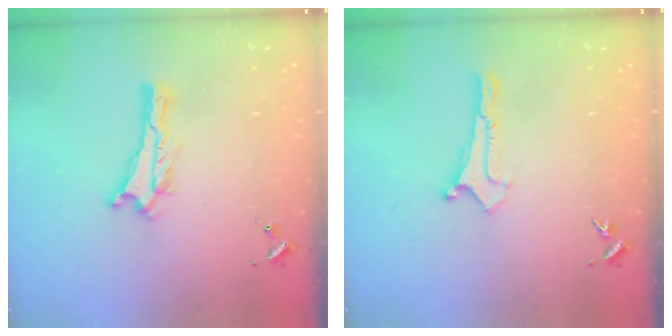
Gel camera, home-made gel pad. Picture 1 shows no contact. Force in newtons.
{"total": 0.0}